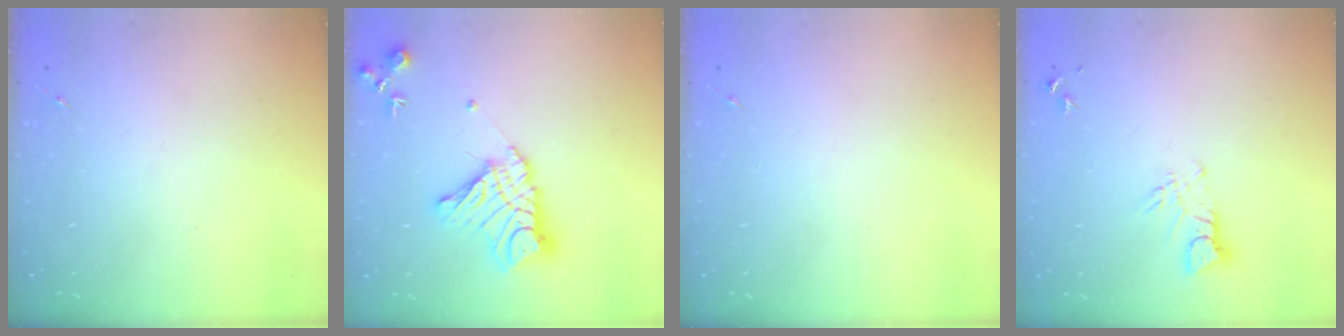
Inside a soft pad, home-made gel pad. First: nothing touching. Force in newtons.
{"total": 15.8, "press": 15.7, "slide": 1.4}
{"total": 0.0}
{"total": 4.8, "press": 4.8, "slide": 0.5}